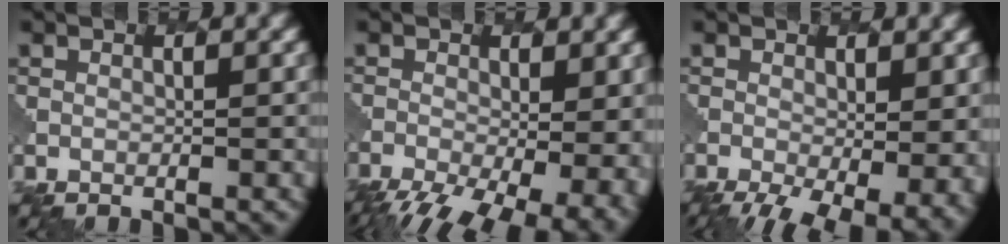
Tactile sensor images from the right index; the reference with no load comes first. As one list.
[{"total": 12.8, "force": [-6.9, 6.2, 8.9], "torque": [-0.129, -0.042, -0.074]}, {"total": 8.2, "force": [-2.8, 3.6, 6.8], "torque": [-0.098, -0.029, -0.033]}]